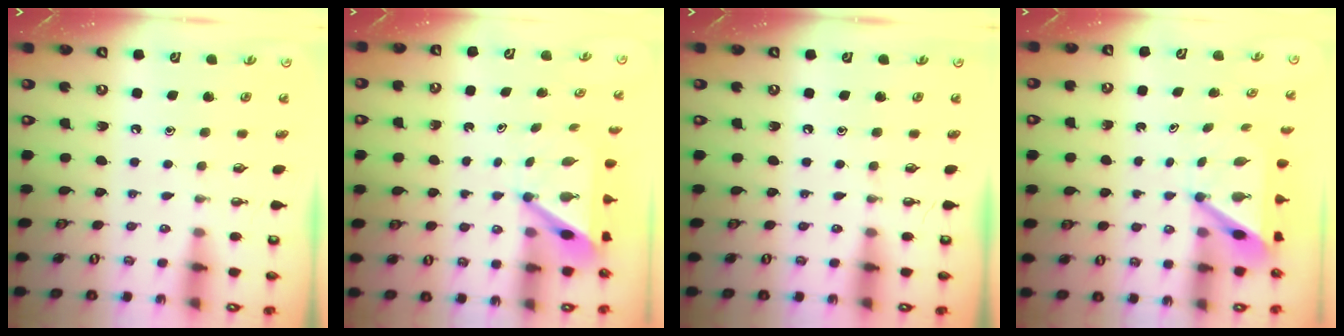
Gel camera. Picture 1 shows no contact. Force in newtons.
{"total": 5.9, "press": 5.9, "slide": 0.1}
{"total": 0.0}
{"total": 5.9, "press": 5.9, "slide": 0.1}